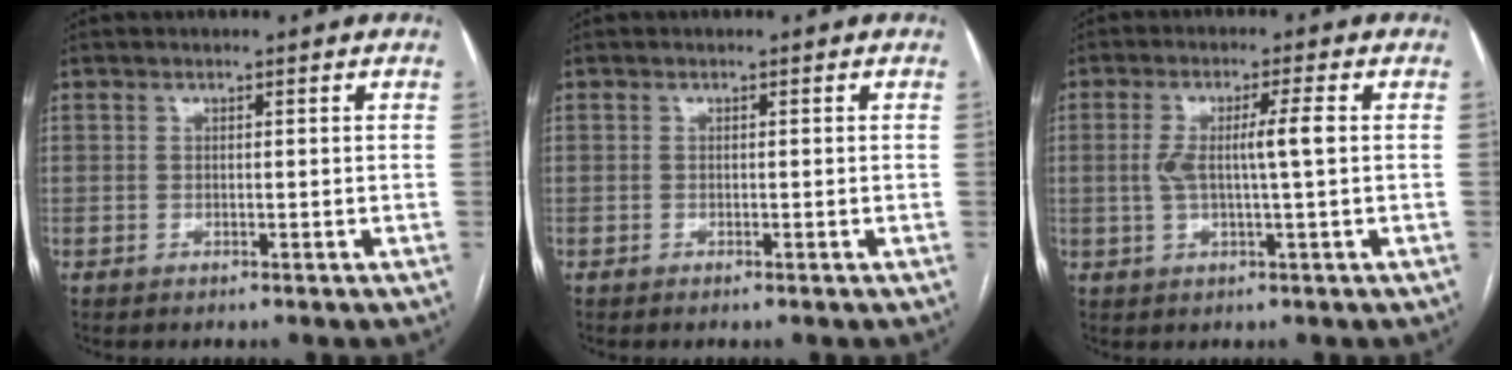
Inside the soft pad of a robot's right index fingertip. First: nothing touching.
{"total": 0.0}
{"total": 5.4, "force": [0.2, -0.1, 5.4], "torque": [-0.103, 0.009, 0.008]}